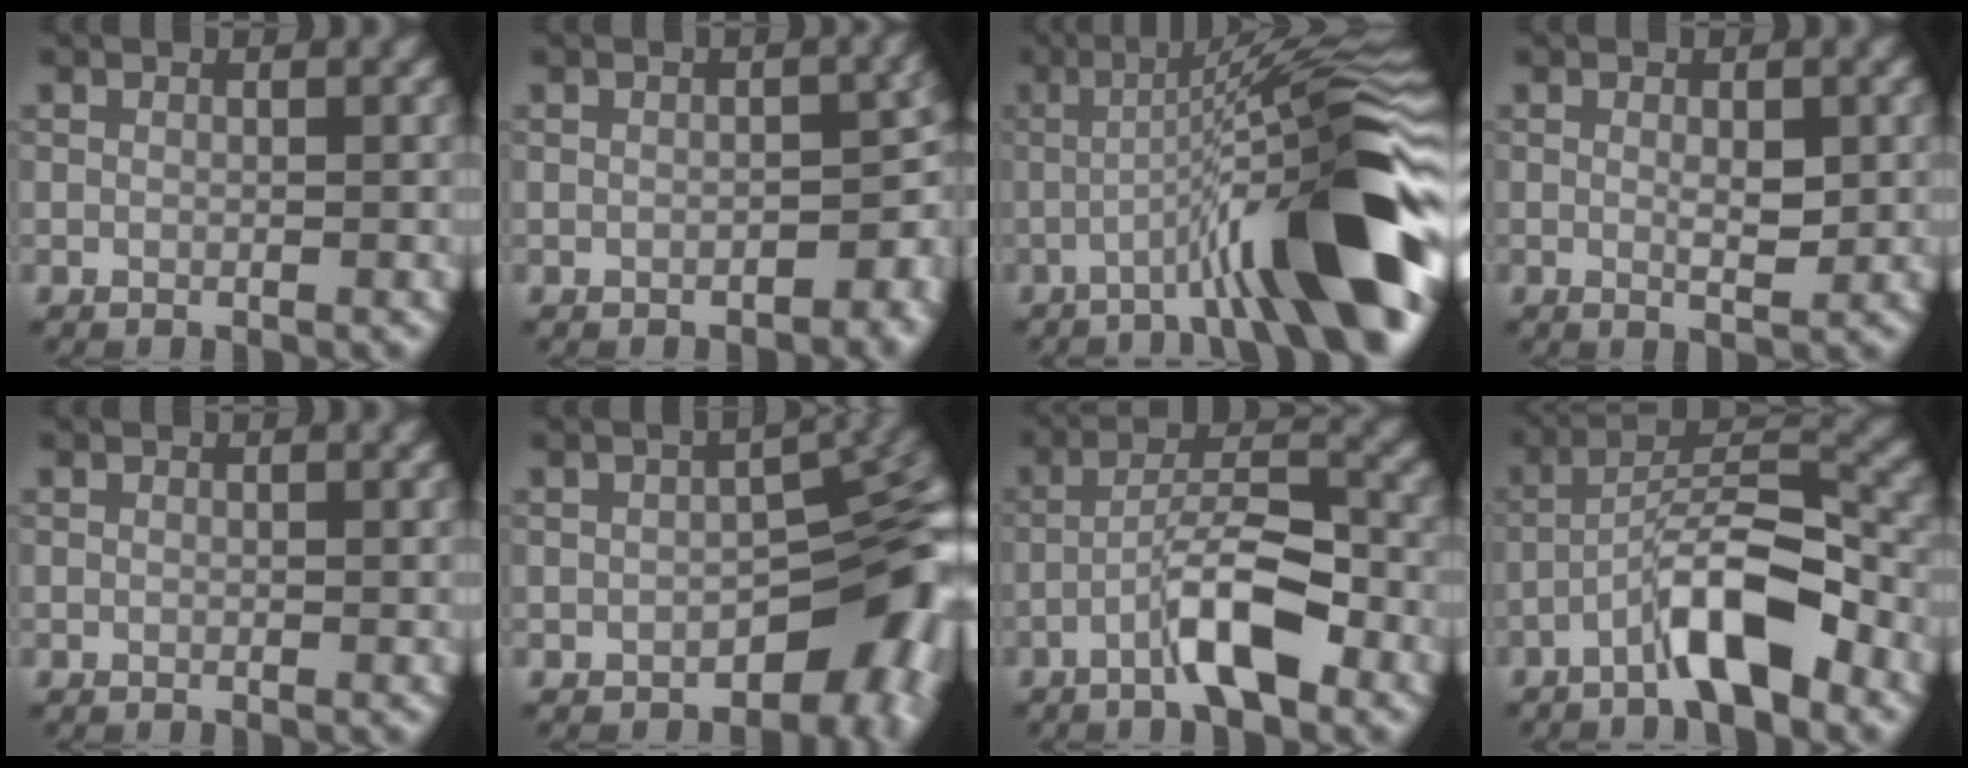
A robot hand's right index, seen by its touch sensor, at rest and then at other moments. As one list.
[{"total": 3.2, "force": [-1.2, 1.8, 2.4], "torque": [-0.016, -0.001, -0.013]}, {"total": 12.5, "force": [-3.7, 1.6, 11.8], "torque": [-0.152, 0.028, -0.064]}, {"total": 2.0, "force": [0.2, 0.6, 1.9], "torque": [-0.032, -0.003, 0.004]}, {"total": 0.0}, {"total": 11.9, "force": [-3.9, 7.0, 8.9], "torque": [-0.051, -0.017, -0.045]}, {"total": 5.9, "force": [-3.1, 1.3, 4.9], "torque": [-0.086, 0.016, -0.058]}, {"total": 7.2, "force": [-4.2, 1.7, 5.7], "torque": [-0.100, 0.021, -0.078]}]